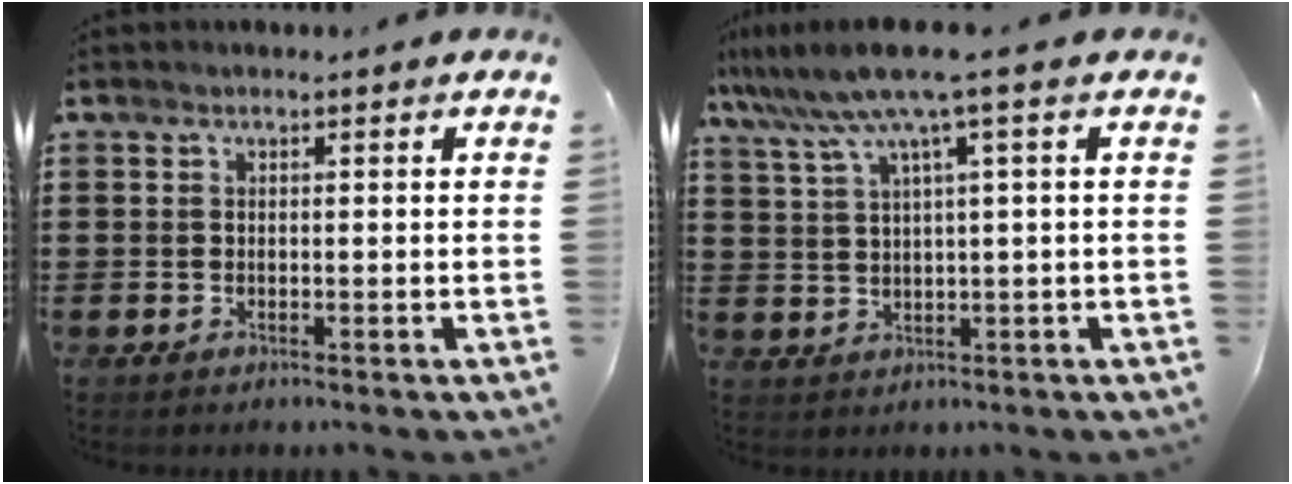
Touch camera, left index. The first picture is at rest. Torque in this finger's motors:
{"motor_torque": [1.30, -0.84, 0.88, 0.21]}